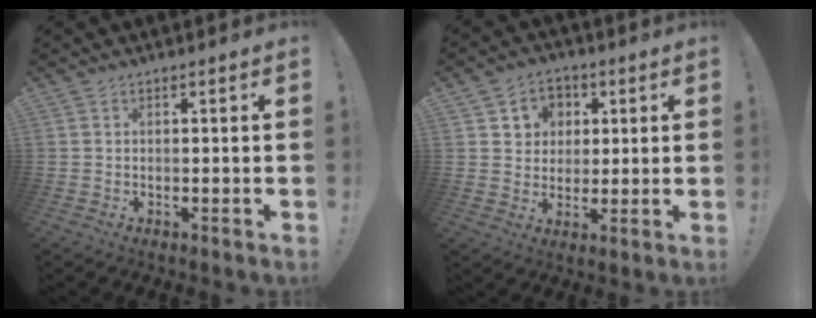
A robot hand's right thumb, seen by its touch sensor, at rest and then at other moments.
{"total": 7.1, "force": [1.8, 6.7, 1.5], "torque": [-0.025, -0.009, 0.039]}